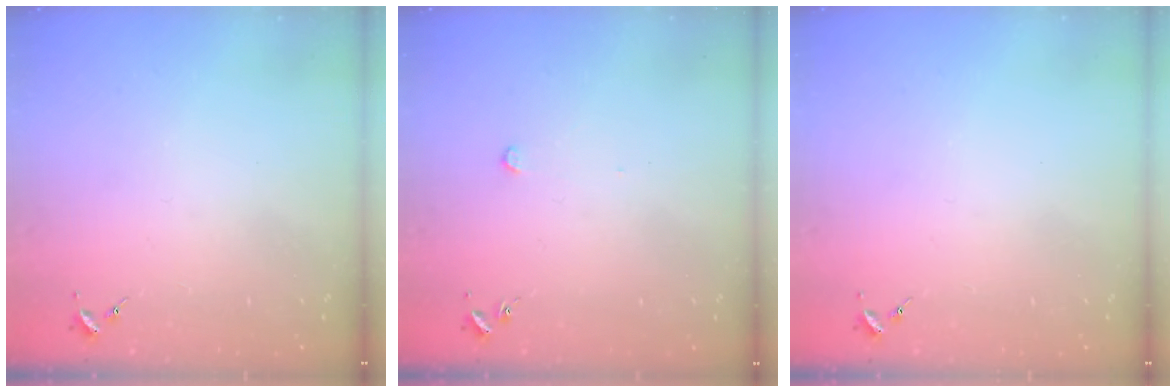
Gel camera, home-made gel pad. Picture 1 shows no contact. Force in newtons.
{"total": 2.6, "press": 2.6, "slide": 0.2}
{"total": 0.0}